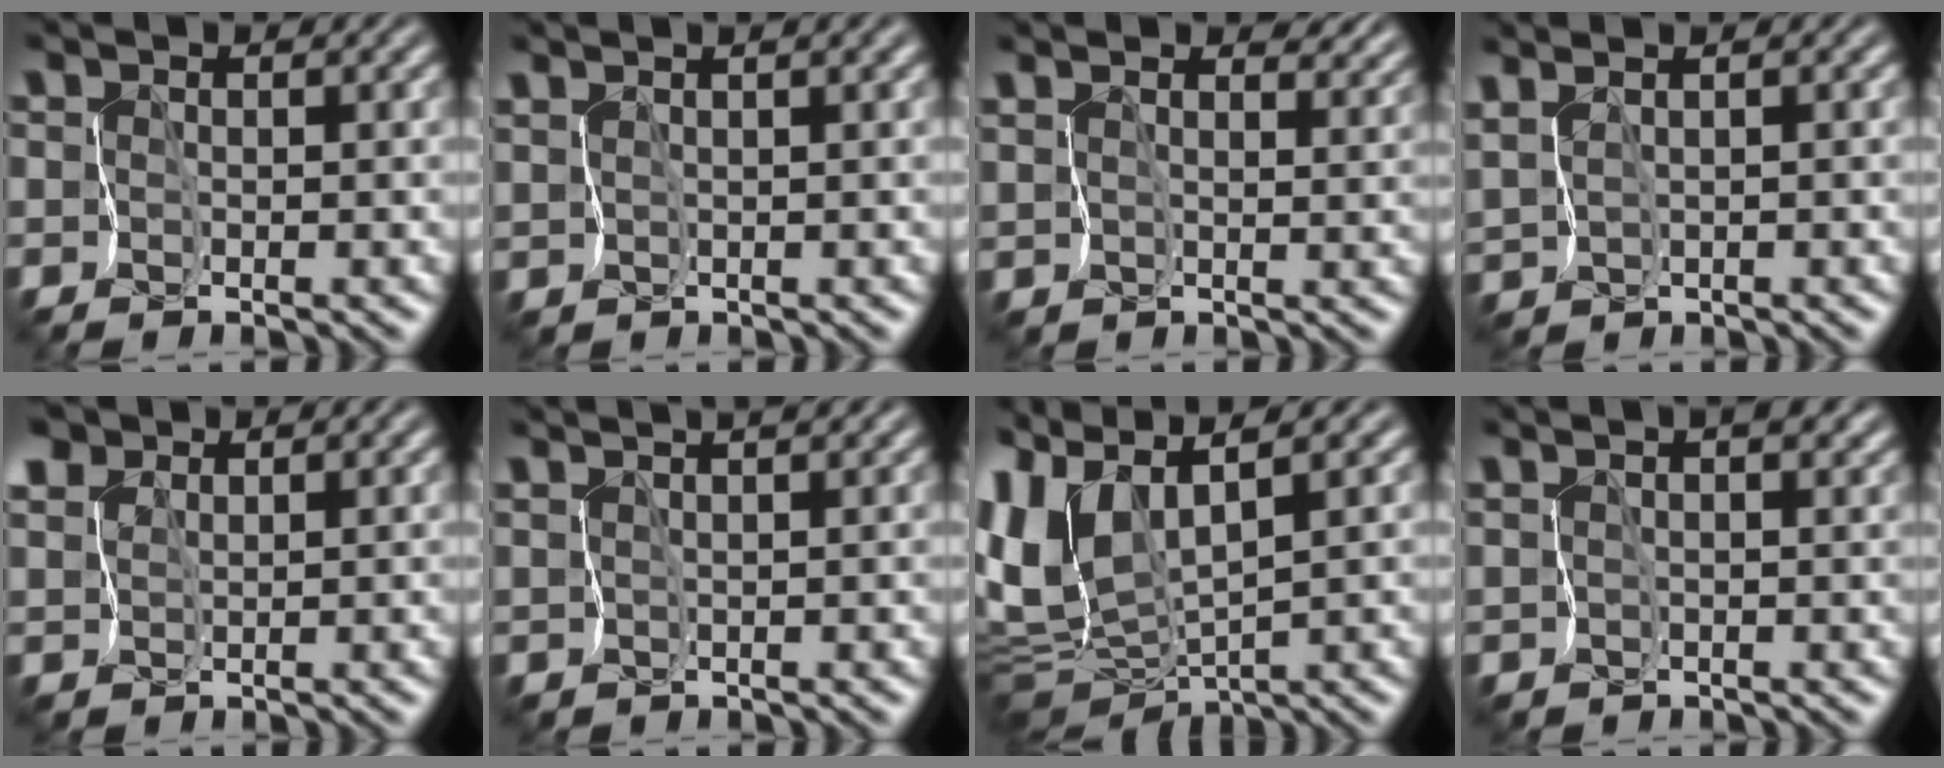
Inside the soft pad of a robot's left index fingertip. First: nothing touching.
{"total": 3.0, "force": [2.2, 0.5, 1.9], "torque": [-0.027, 0.013, 0.036]}
{"total": 4.0, "force": [3.4, 1.5, 1.4], "torque": [-0.039, 0.001, 0.047]}
{"total": 1.9, "force": [1.8, -0.1, 0.5], "torque": [-0.024, 0.007, 0.043]}
{"total": 2.3, "force": [2.1, 1.0, 0.0], "torque": [-0.019, 0.001, 0.046]}
{"total": 3.3, "force": [2.8, 0.2, 1.6], "torque": [-0.030, 0.016, 0.041]}
{"total": 8.3, "force": [3.5, 3.3, 6.8], "torque": [-0.188, 0.007, 0.074]}
{"total": 2.7, "force": [2.0, 0.8, 1.6], "torque": [-0.020, 0.009, 0.028]}